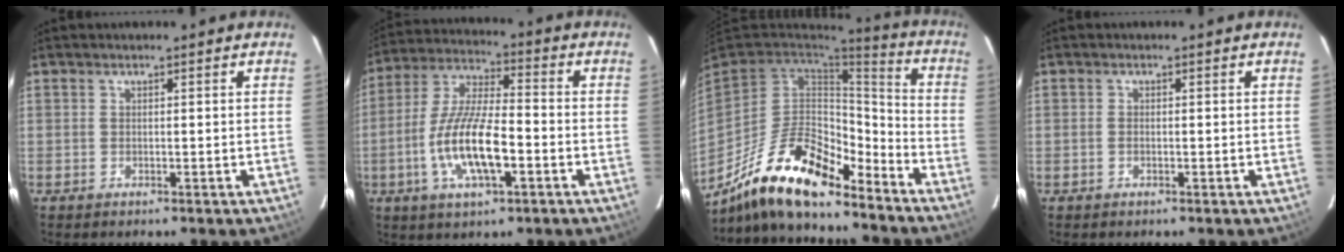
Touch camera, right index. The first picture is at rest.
{"total": 14.4, "force": [-4.4, 4.4, 13.0], "torque": [-0.271, -0.005, -0.082]}
{"total": 19.4, "force": [-14.6, 6.3, 11.0], "torque": [-0.223, -0.004, -0.266]}
{"total": 0.7, "force": [-0.2, 0.4, 0.5], "torque": [-0.013, 0.001, -0.005]}